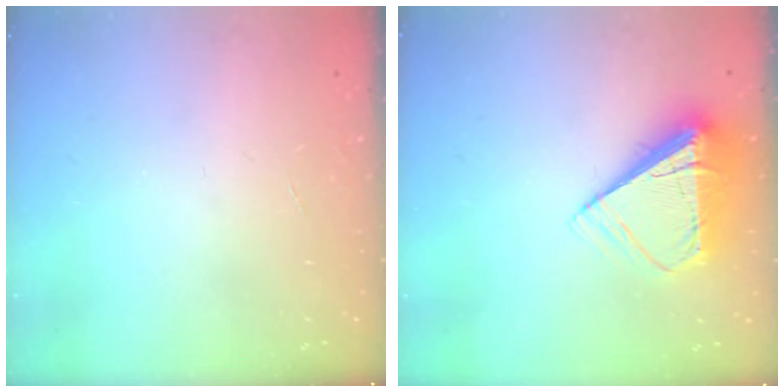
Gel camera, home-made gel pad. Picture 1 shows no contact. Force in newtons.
{"total": 9.5, "press": 9.4, "slide": 1.4}